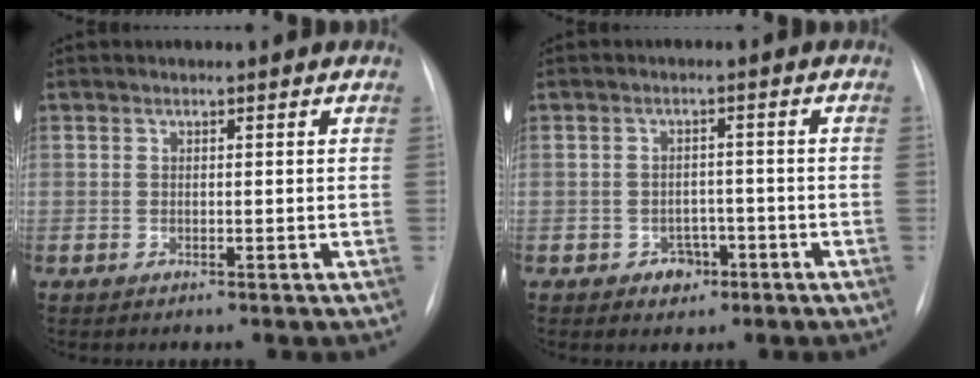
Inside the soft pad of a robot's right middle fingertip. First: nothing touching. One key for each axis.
{"total": 3.2, "fx": -1.7, "fy": 2.4, "fz": 1.2, "tx": -0.008, "ty": 0.010, "tz": -0.019}